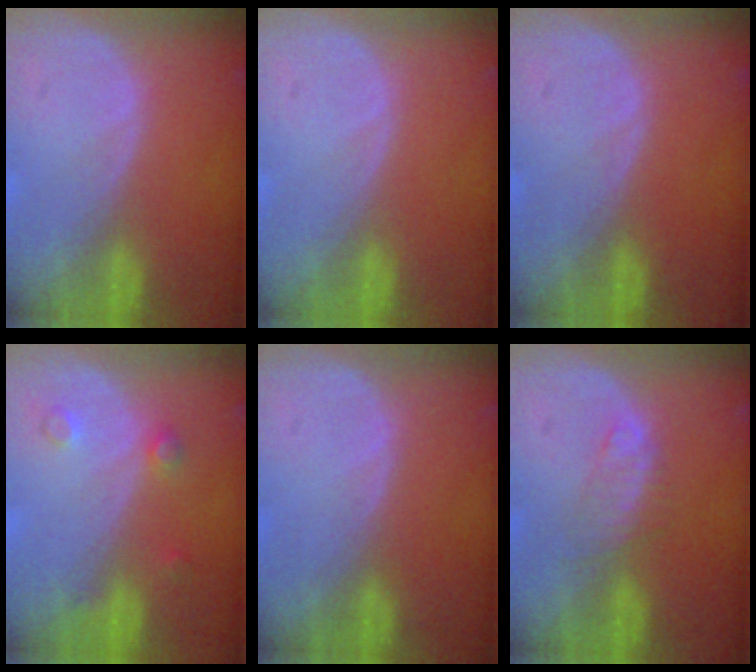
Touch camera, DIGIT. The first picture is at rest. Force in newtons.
{"total": 0.0}
{"total": 0.0}
{"total": 2.3, "press": 2.3, "slide": 0.2}
{"total": 0.0}
{"total": 2.5, "press": 2.4, "slide": 0.3}